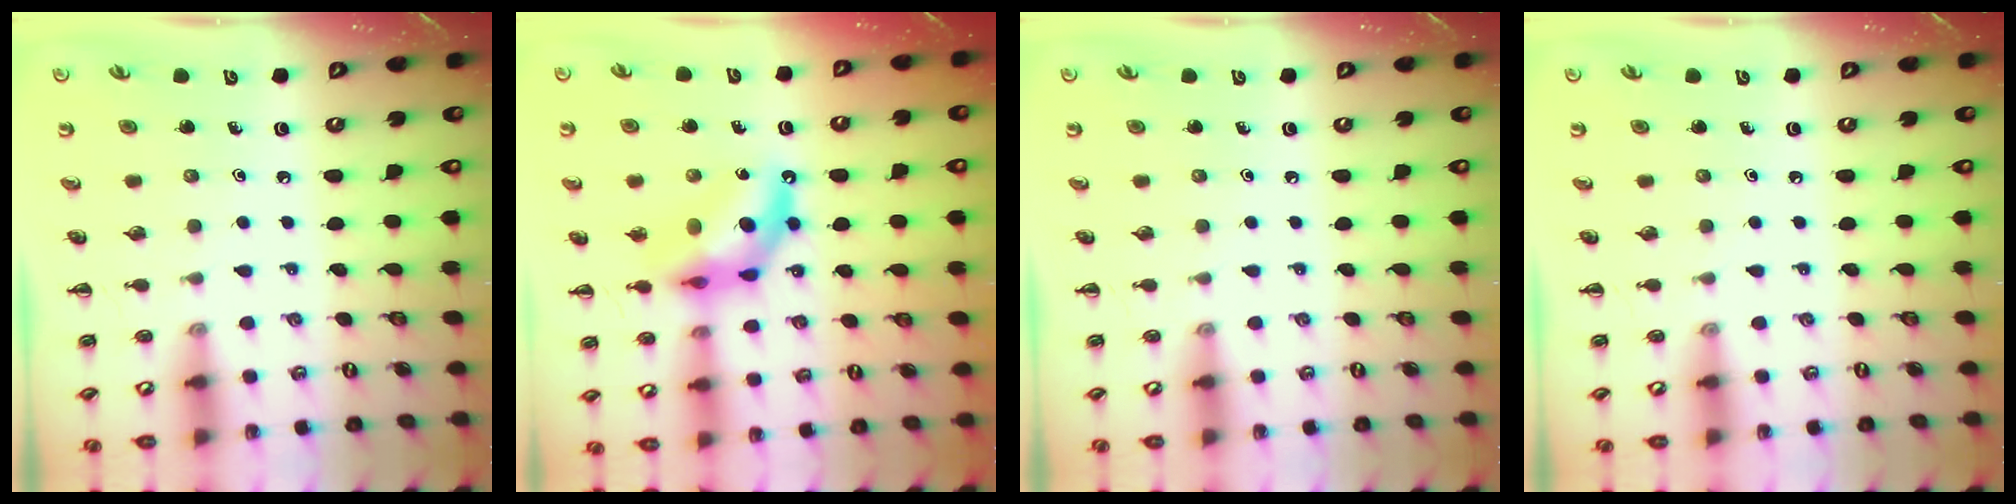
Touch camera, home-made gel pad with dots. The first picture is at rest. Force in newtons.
{"total": 11.0, "press": 10.5, "slide": 3.3}
{"total": 0.0}
{"total": 0.0}